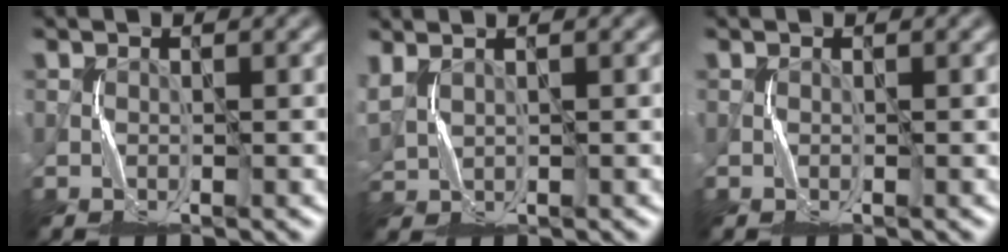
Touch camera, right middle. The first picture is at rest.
{"total": 2.4, "force": [1.2, 1.2, 1.7], "torque": [-0.055, 0.006, 0.028]}
{"total": 0.0}